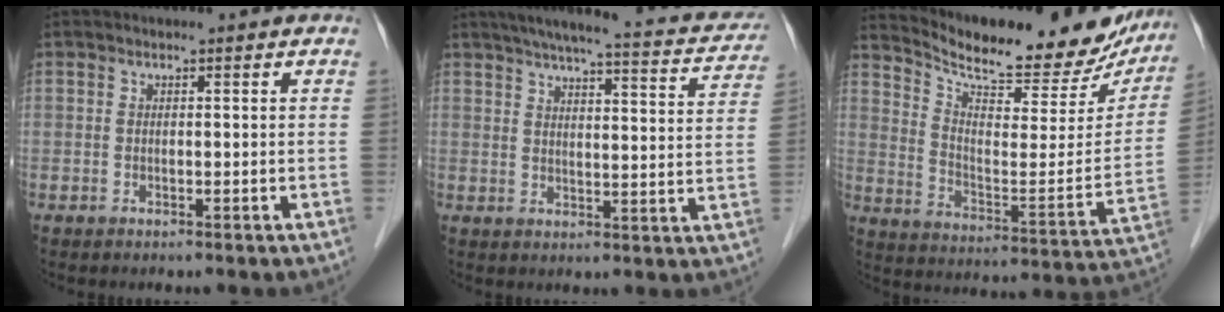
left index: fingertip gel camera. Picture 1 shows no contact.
{"total": 20.6, "force": [17.6, 3.6, 10.1], "torque": [-0.141, 0.014, 0.209]}
{"total": 24.2, "force": [21.8, 6.0, 8.7], "torque": [-0.134, -0.038, 0.293]}